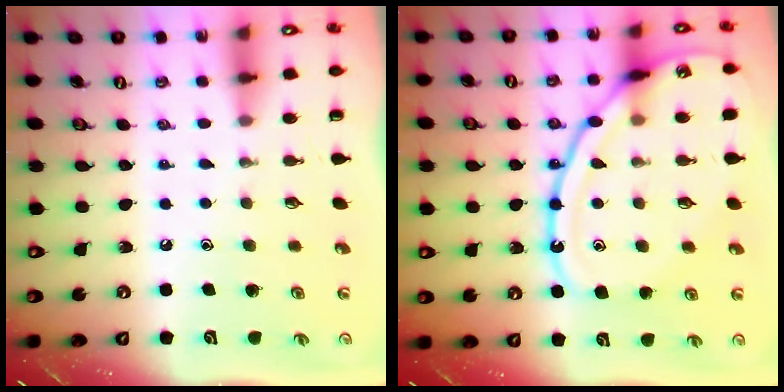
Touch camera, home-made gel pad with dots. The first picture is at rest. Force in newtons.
{"total": 17.3, "press": 17.2, "slide": 1.6}